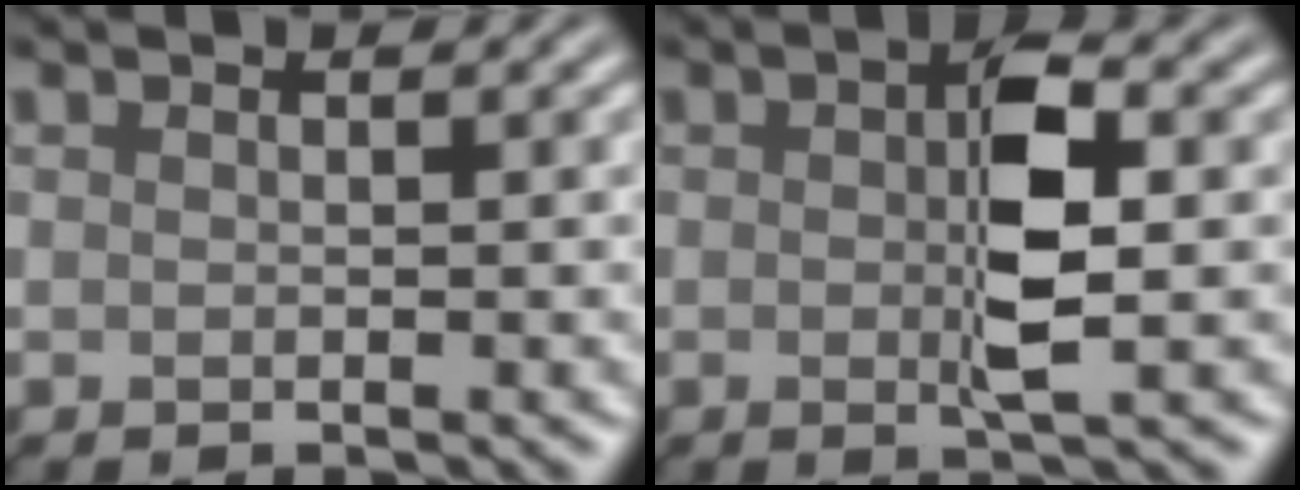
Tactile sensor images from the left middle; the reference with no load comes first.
{"total": 4.9, "force": [0.1, 1.5, 4.6], "torque": [-0.079, 0.004, -0.001]}